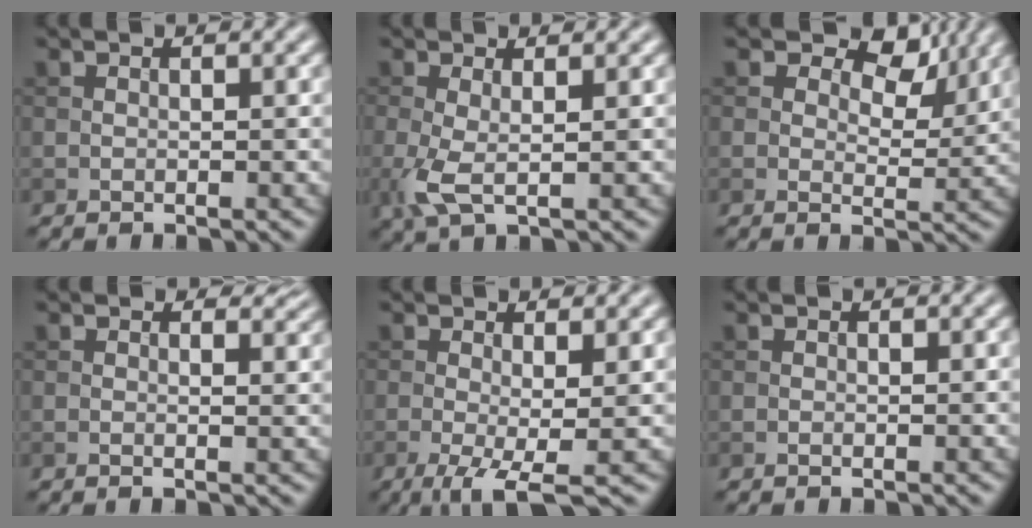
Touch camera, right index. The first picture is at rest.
{"total": 2.7, "force": [-0.2, 0.8, 2.6], "torque": [-0.066, -0.009, -0.006]}
{"total": 5.7, "force": [3.4, 3.1, 3.3], "torque": [-0.038, -0.006, 0.040]}
{"total": 1.3, "force": [0.9, 0.4, 0.8], "torque": [-0.014, -0.007, 0.005]}
{"total": 4.7, "force": [-1.6, 1.0, 4.3], "torque": [-0.081, -0.008, -0.028]}
{"total": 0.0}